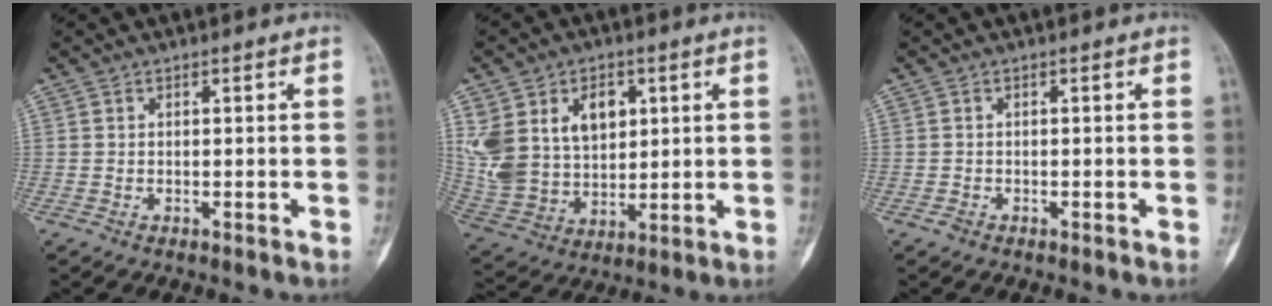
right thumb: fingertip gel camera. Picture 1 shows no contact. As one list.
[{"total": 17.9, "force": [5.5, 13.0, 11.1], "torque": [-0.208, -0.004, 0.123]}, {"total": 0.6, "force": [-0.4, 0.4, 0.1], "torque": [0.001, 0.002, -0.010]}]